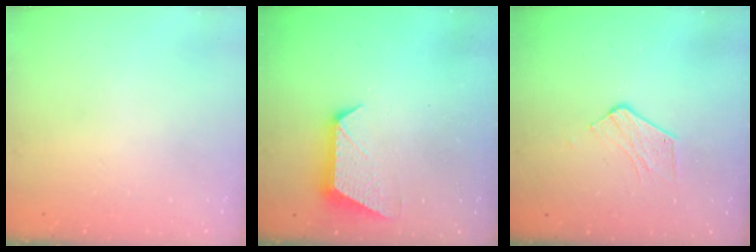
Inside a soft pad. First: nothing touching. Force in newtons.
{"total": 10.1, "press": 10.1, "slide": 0.5}
{"total": 5.8, "press": 5.8, "slide": 0.5}